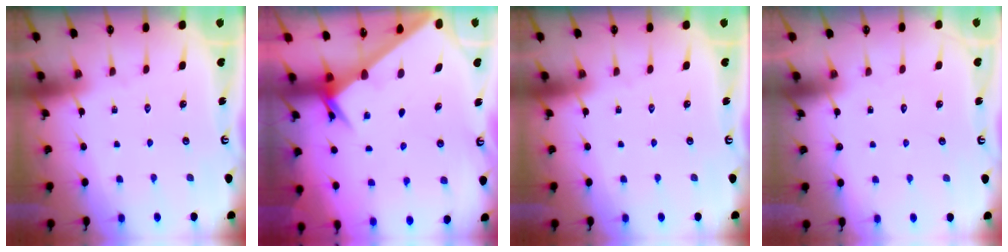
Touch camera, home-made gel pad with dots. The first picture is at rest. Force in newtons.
{"total": 2.6, "press": 2.6, "slide": 0.3}
{"total": 0.0}
{"total": 1.5, "press": 1.5, "slide": 0.1}